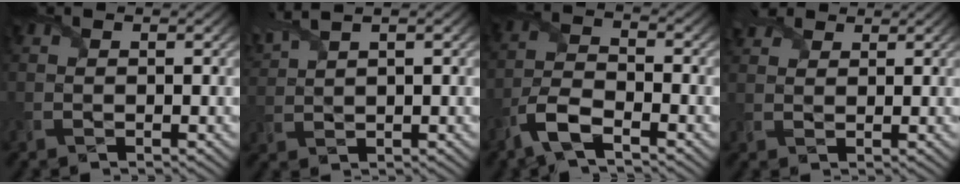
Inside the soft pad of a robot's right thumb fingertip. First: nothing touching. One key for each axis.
{"total": 4.6, "fx": 3.5, "fy": 1.0, "fz": 2.7, "tx": -0.077, "ty": 0.023, "tz": 0.075}
{"total": 6.0, "fx": -3.9, "fy": 1.8, "fz": 4.1, "tx": -0.098, "ty": -0.004, "tz": -0.092}
{"total": 3.0, "fx": 2.3, "fy": 1.5, "fz": 1.1, "tx": -0.031, "ty": 0.011, "tz": 0.046}